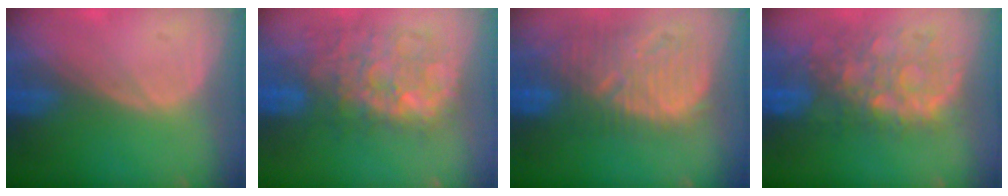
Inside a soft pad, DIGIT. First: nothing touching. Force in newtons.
{"total": 10.9, "press": 10.2, "slide": 3.8}
{"total": 12.5, "press": 11.2, "slide": 5.6}
{"total": 10.4, "press": 9.4, "slide": 4.6}